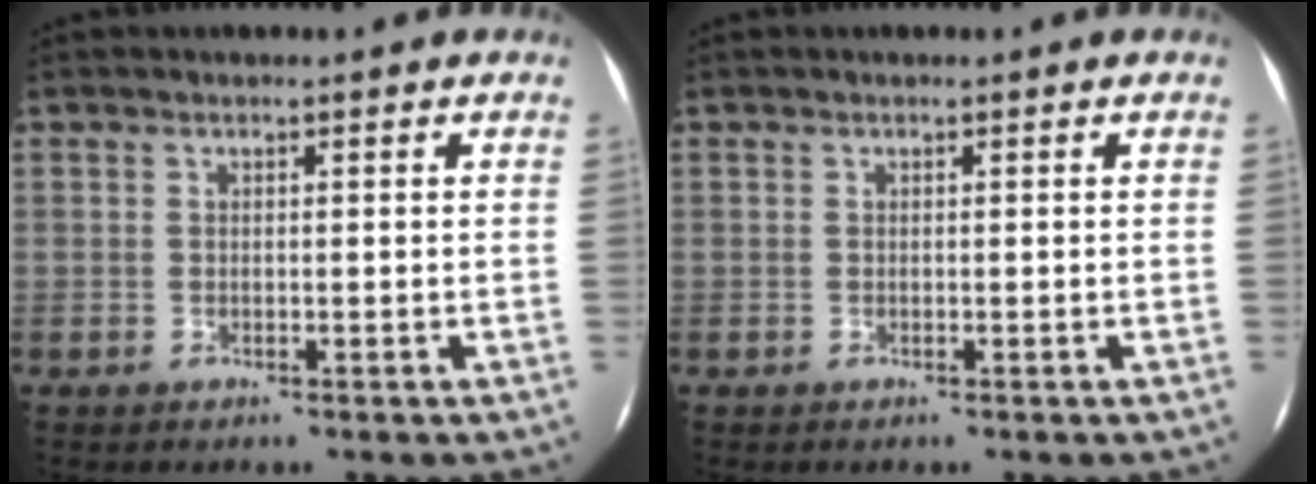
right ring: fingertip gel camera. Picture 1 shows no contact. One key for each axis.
{"total": 0.0}